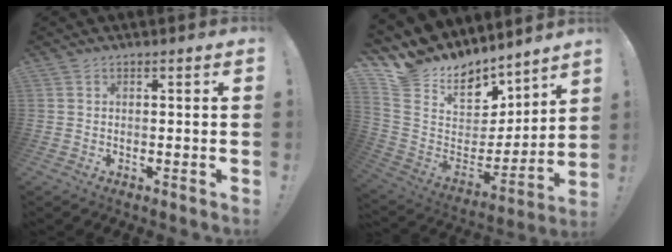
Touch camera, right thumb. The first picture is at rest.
{"total": 14.1, "force": [11.8, 7.4, 2.5], "torque": [-0.049, -0.106, 0.237]}